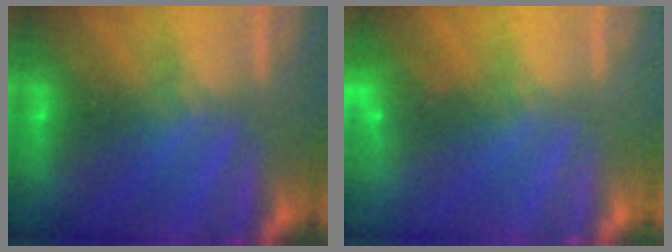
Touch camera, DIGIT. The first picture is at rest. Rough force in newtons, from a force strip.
{"total": 3.5}